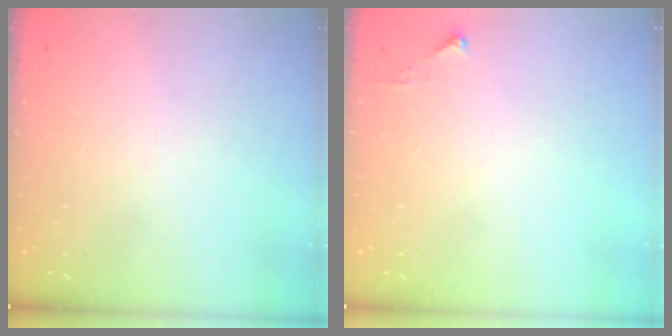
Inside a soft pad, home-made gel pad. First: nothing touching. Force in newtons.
{"total": 3.1, "press": 3.1, "slide": 0.4}